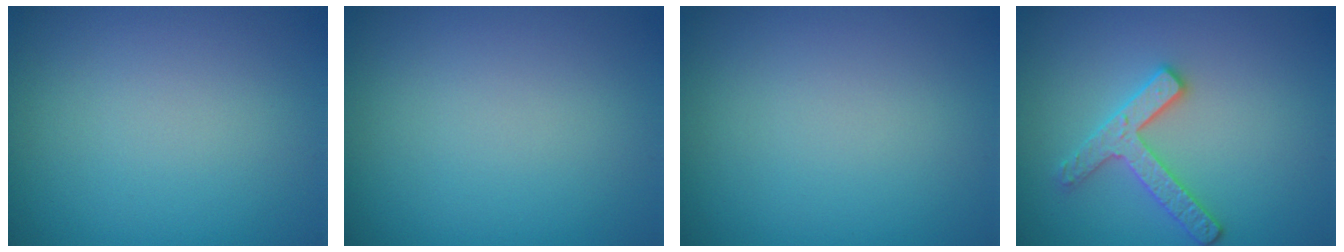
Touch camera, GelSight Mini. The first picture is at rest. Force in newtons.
{"total": 0.0}
{"total": 0.0}
{"total": 2.9, "press": 2.8, "slide": 0.6}